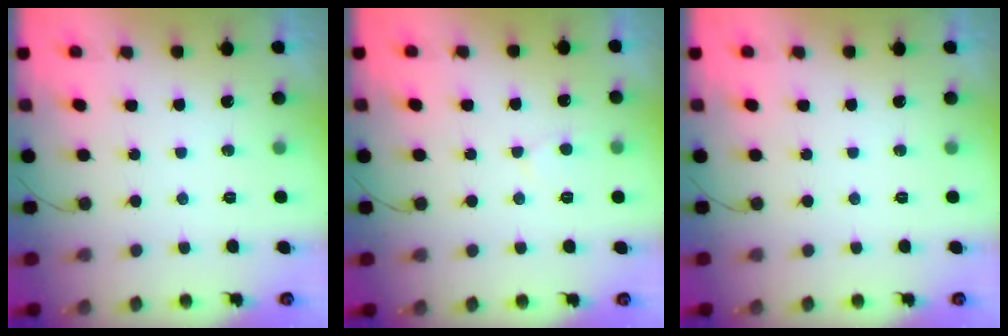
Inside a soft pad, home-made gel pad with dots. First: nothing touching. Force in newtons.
{"total": 3.5, "press": 3.5, "slide": 0.3}
{"total": 0.0}